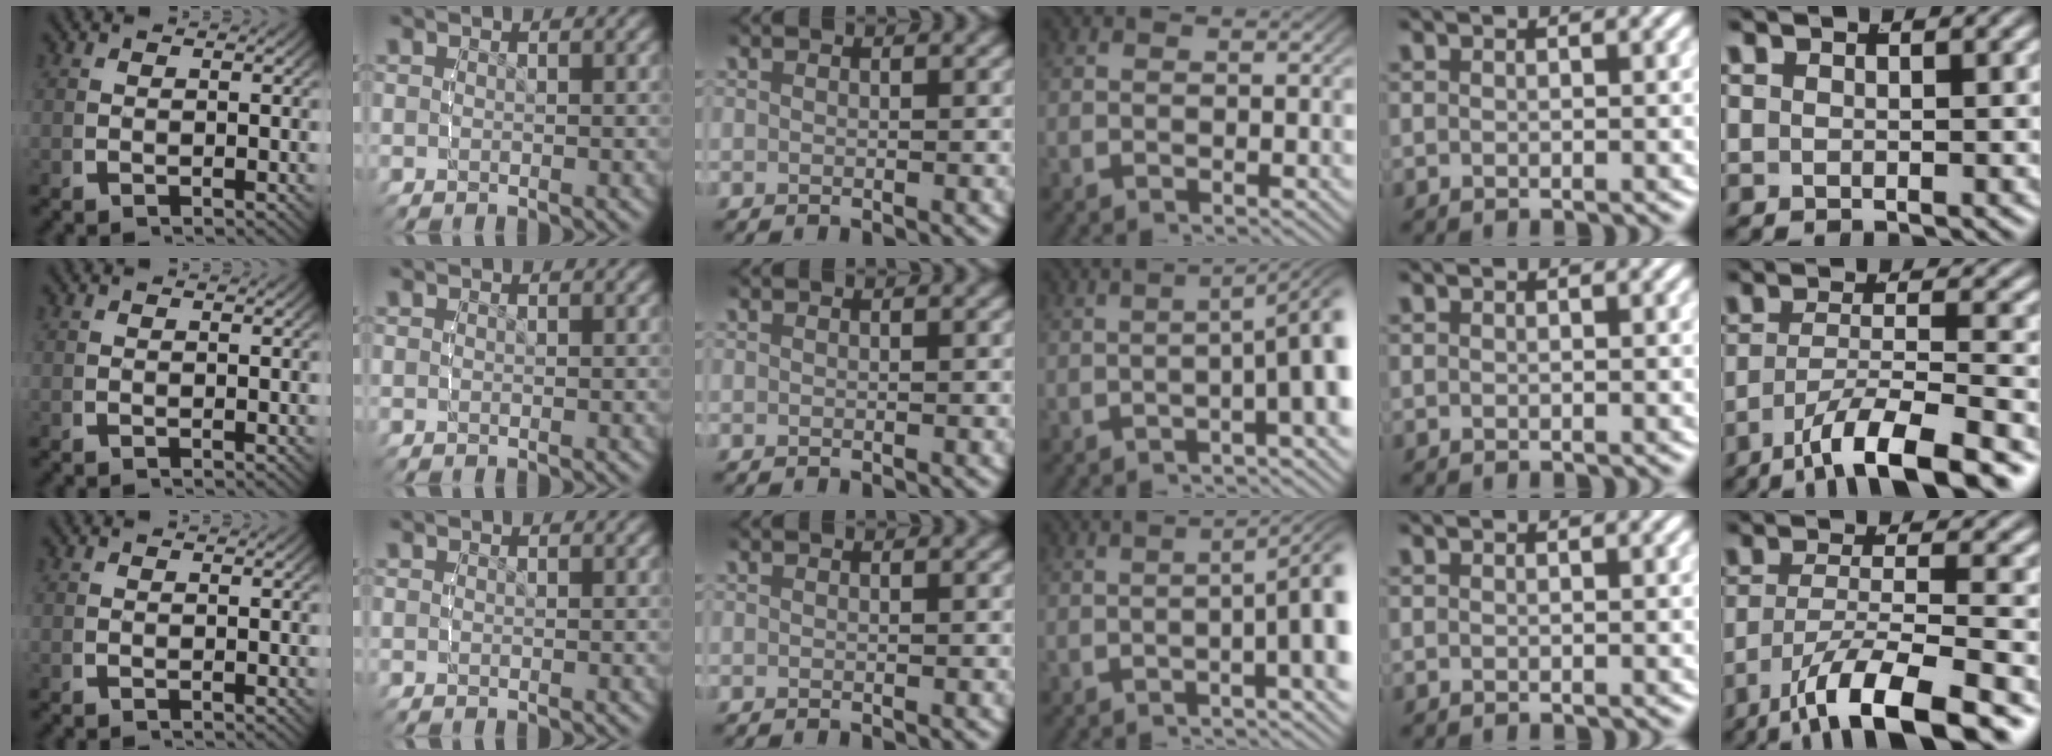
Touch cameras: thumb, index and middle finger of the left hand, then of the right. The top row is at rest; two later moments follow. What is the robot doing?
{"motion": "lift_and_place", "object": "bottle"}